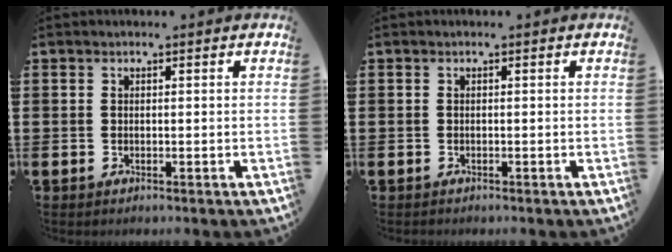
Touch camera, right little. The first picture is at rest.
{"total": 0.0}